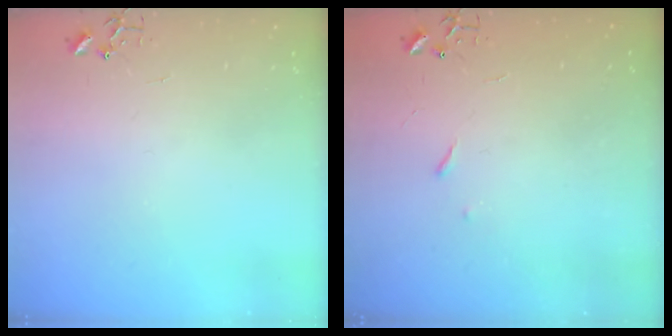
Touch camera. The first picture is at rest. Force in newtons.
{"total": 2.9, "press": 2.8, "slide": 0.5}